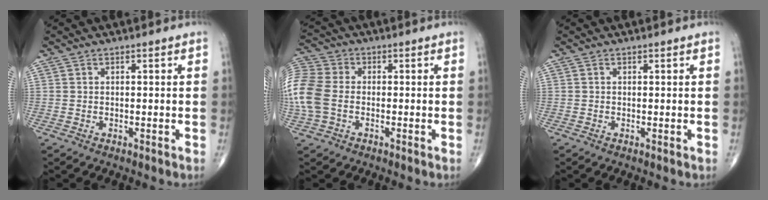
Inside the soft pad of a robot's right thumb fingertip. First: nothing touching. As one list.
[{"total": 14.0, "force": [-1.6, 10.4, 9.3], "torque": [-0.254, 0.017, -0.033]}, {"total": 0.0}]